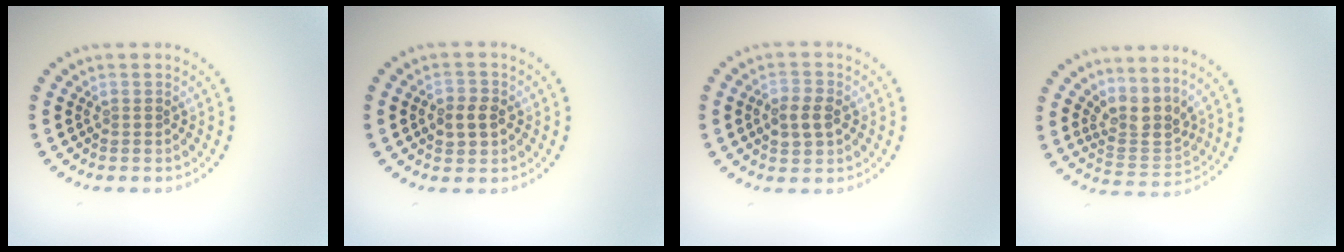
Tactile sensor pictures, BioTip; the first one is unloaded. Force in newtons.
{"total": 2.4, "press": 2.4, "slide": 0.3}
{"total": 2.7, "press": 2.7, "slide": 0.0}
{"total": 3.3, "press": 2.5, "slide": 2.1}